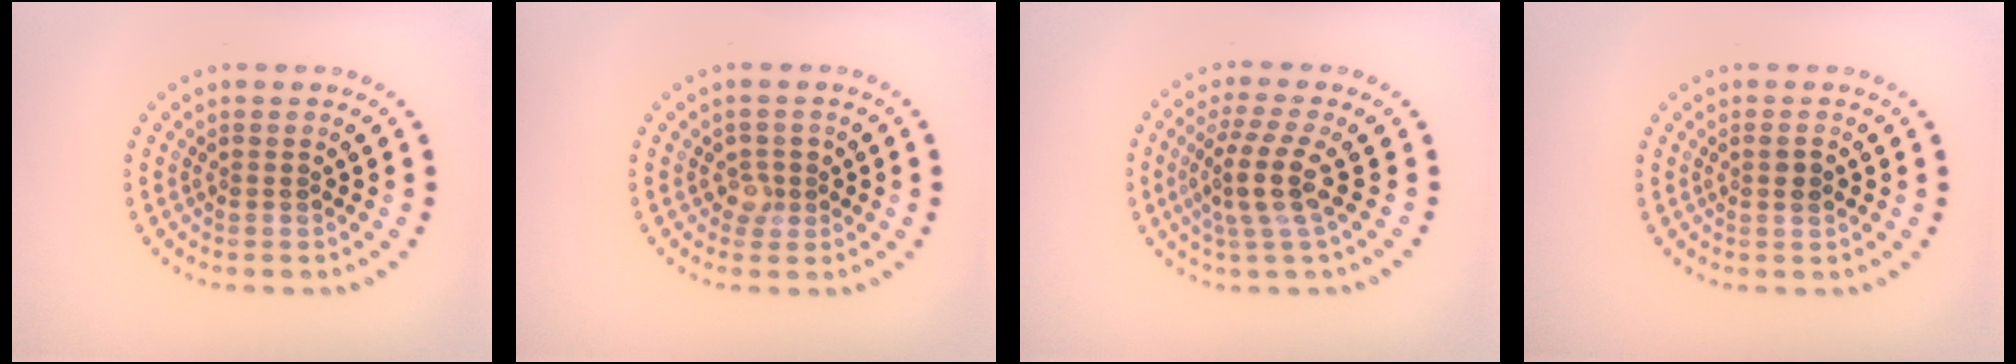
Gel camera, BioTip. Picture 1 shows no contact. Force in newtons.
{"total": 1.6, "press": 1.4, "slide": 0.9}
{"total": 3.7, "press": 2.9, "slide": 2.2}
{"total": 1.1, "press": 1.0, "slide": 0.3}